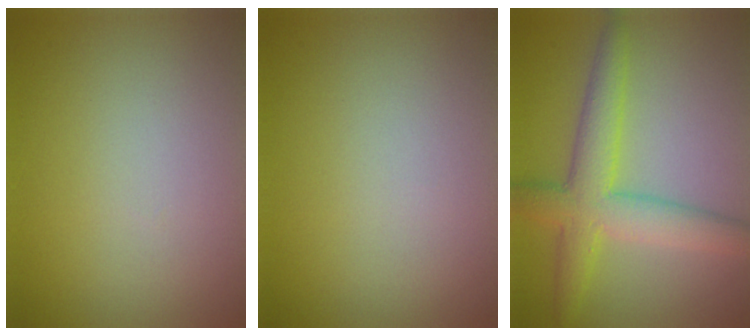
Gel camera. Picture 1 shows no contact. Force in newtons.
{"total": 0.0}
{"total": 5.6, "press": 5.6, "slide": 0.3}